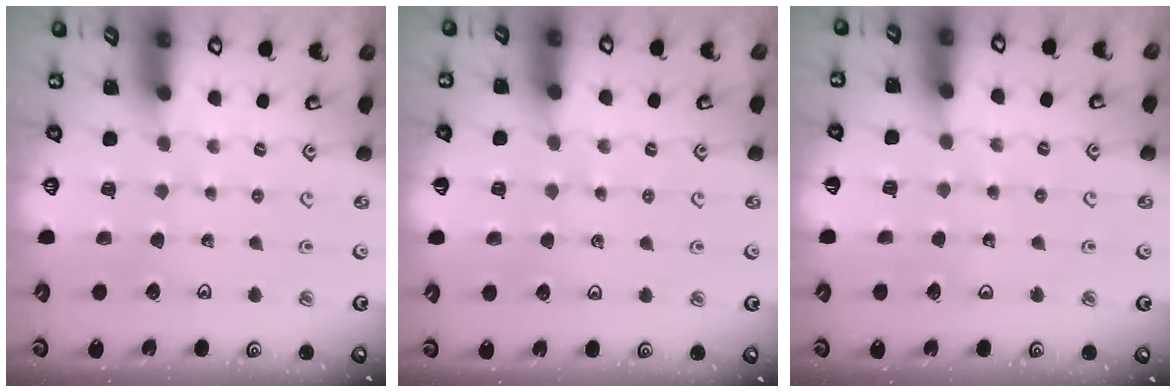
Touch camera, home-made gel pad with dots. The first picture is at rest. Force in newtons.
{"total": 2.1, "press": 2.0, "slide": 0.5}
{"total": 4.0, "press": 4.0, "slide": 0.4}